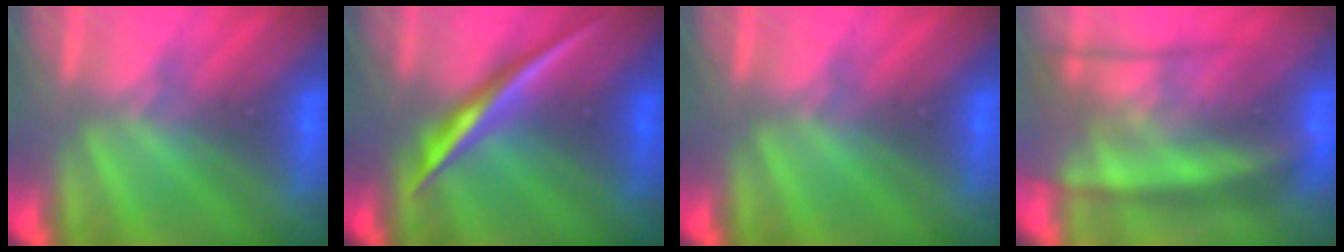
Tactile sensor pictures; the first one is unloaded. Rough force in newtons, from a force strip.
{"total": 2.3}
{"total": 0.0}
{"total": 5.6}